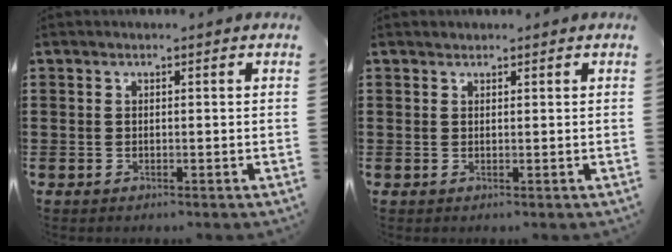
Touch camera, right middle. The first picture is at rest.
{"total": 0.7, "force": [0.6, 0.3, -0.1], "torque": [0.001, 0.001, 0.012]}